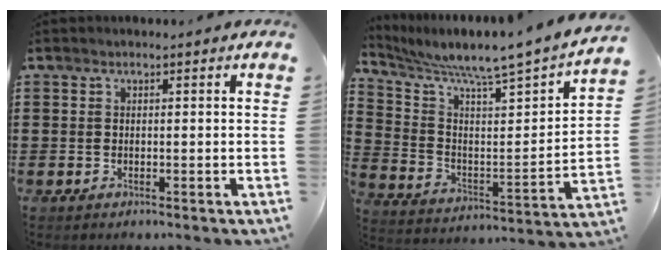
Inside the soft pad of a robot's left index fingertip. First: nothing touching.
{"total": 4.5, "force": [4.0, -0.4, 1.9], "torque": [-0.061, -0.053, 0.055]}